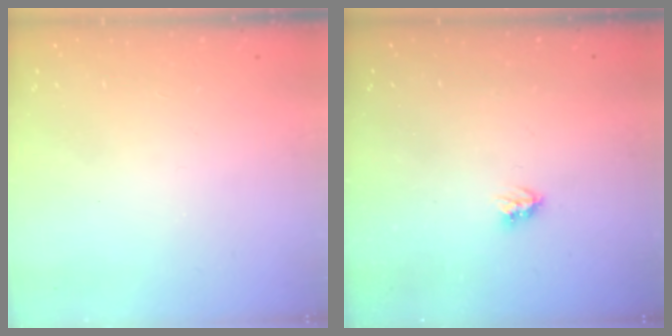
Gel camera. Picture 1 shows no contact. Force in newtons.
{"total": 3.9, "press": 3.8, "slide": 0.4}